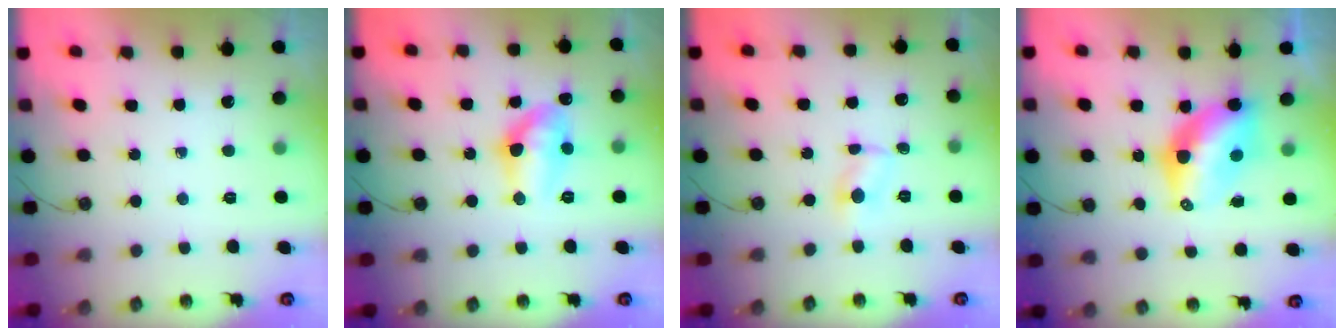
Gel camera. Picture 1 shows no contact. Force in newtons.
{"total": 12.9, "press": 12.1, "slide": 4.4}
{"total": 3.8, "press": 3.8, "slide": 0.3}
{"total": 8.5, "press": 8.5, "slide": 0.9}